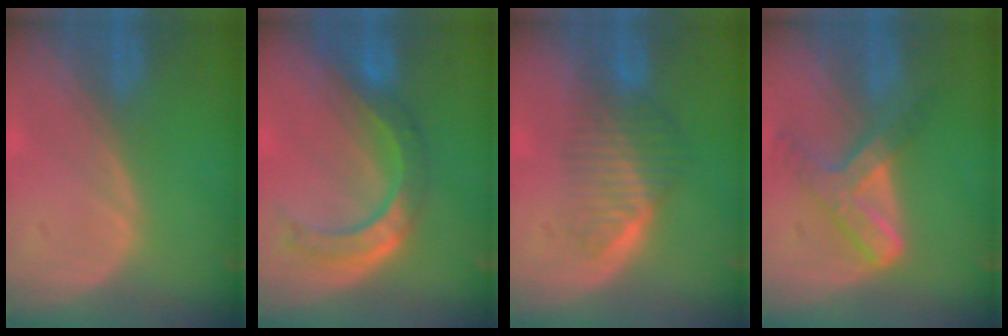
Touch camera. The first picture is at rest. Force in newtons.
{"total": 7.9, "press": 7.2, "slide": 3.3}
{"total": 6.5, "press": 5.7, "slide": 3.1}
{"total": 7.4, "press": 6.3, "slide": 3.9}